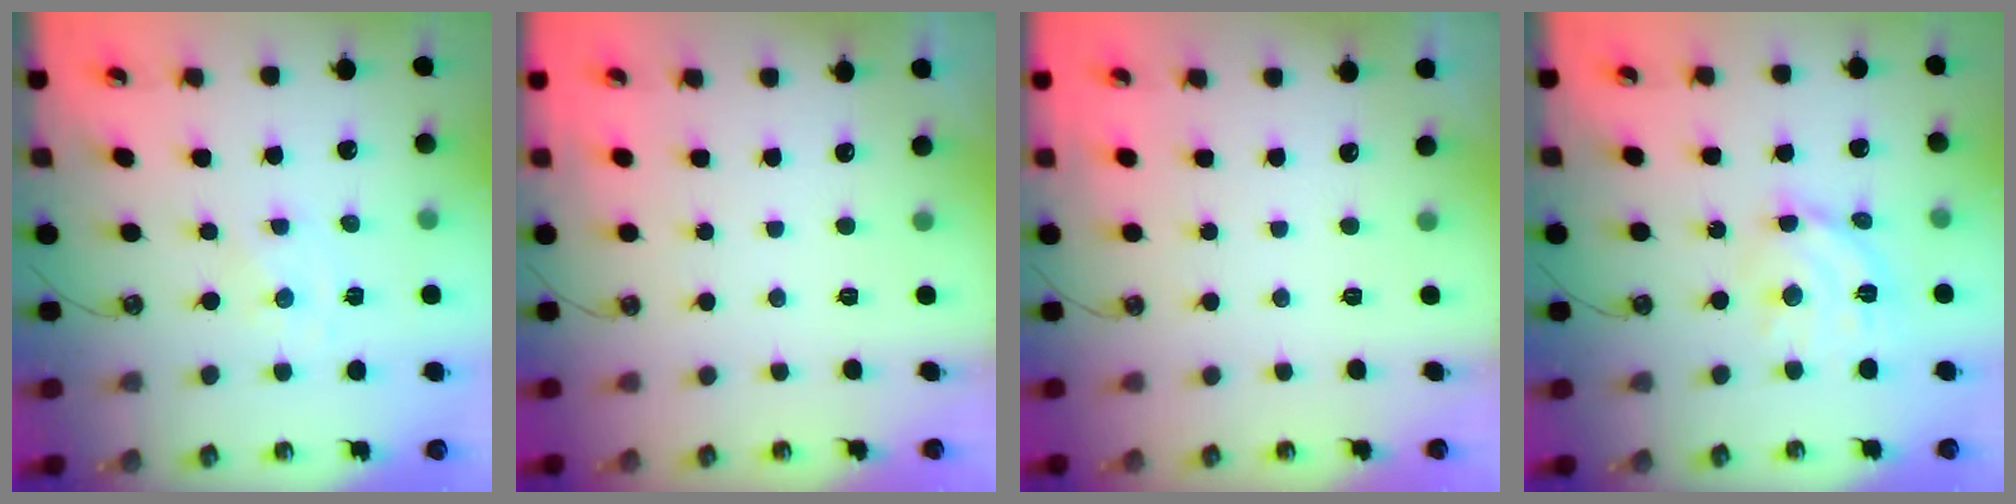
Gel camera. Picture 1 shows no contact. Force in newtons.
{"total": 0.0}
{"total": 0.0}
{"total": 12.0, "press": 12.0, "slide": 1.0}